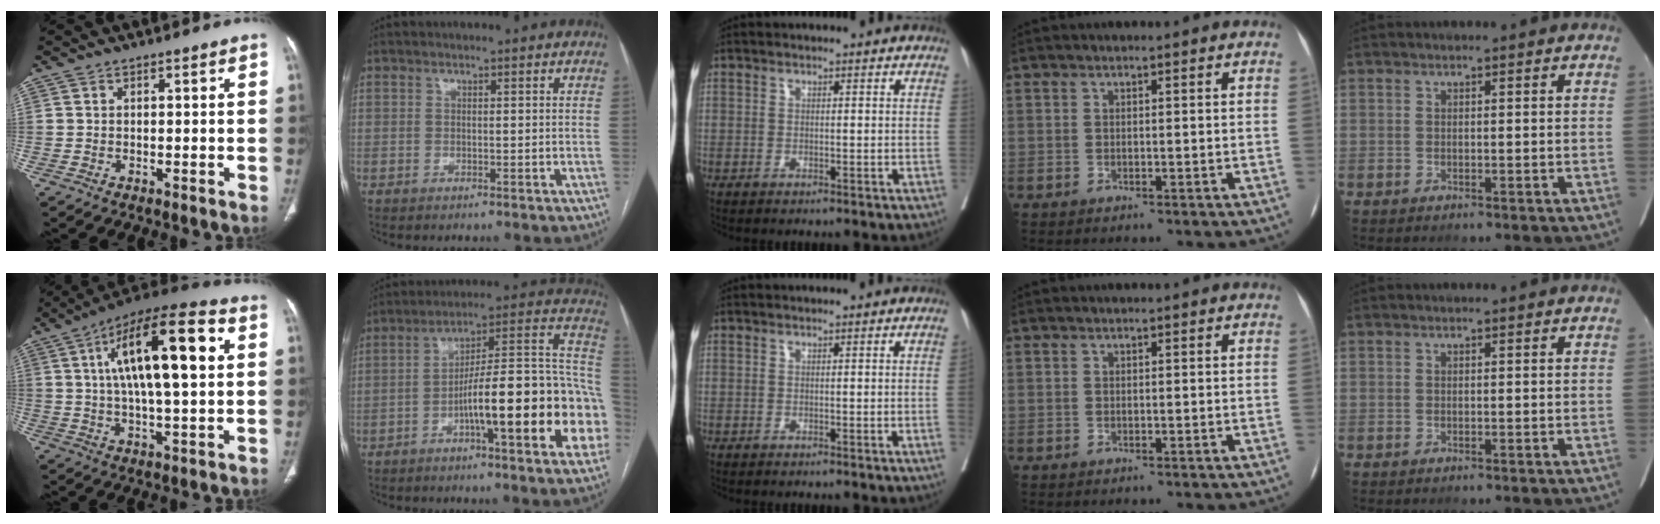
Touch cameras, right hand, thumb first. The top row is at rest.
{"thumb": {"total": 20.5, "force": [4.8, 6.5, 18.8], "torque": [-0.302, 0.015, 0.072]}, "index": {"total": 21.8, "force": [-6.4, 2.7, 20.7], "torque": [-0.223, 0.033, -0.089]}, "middle": {"total": 0.7, "force": [-0.2, 0.1, 0.6], "torque": [-0.011, 0.002, -0.003]}}